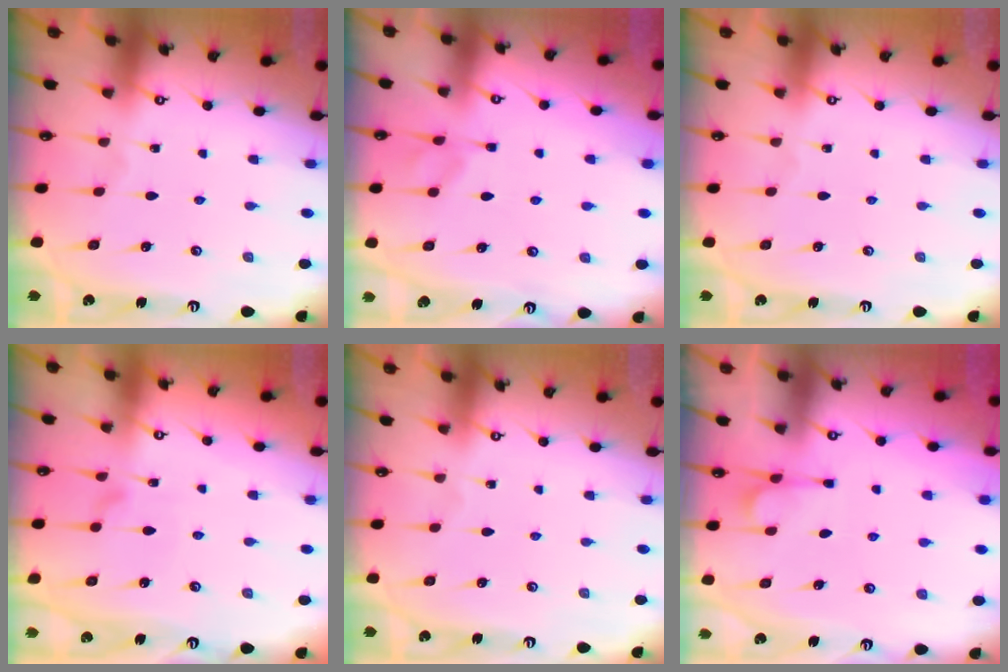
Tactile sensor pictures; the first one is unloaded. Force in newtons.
{"total": 4.3, "press": 4.3, "slide": 0.7}
{"total": 0.0}
{"total": 3.7, "press": 3.6, "slide": 0.4}
{"total": 0.0}
{"total": 1.9, "press": 1.4, "slide": 1.2}